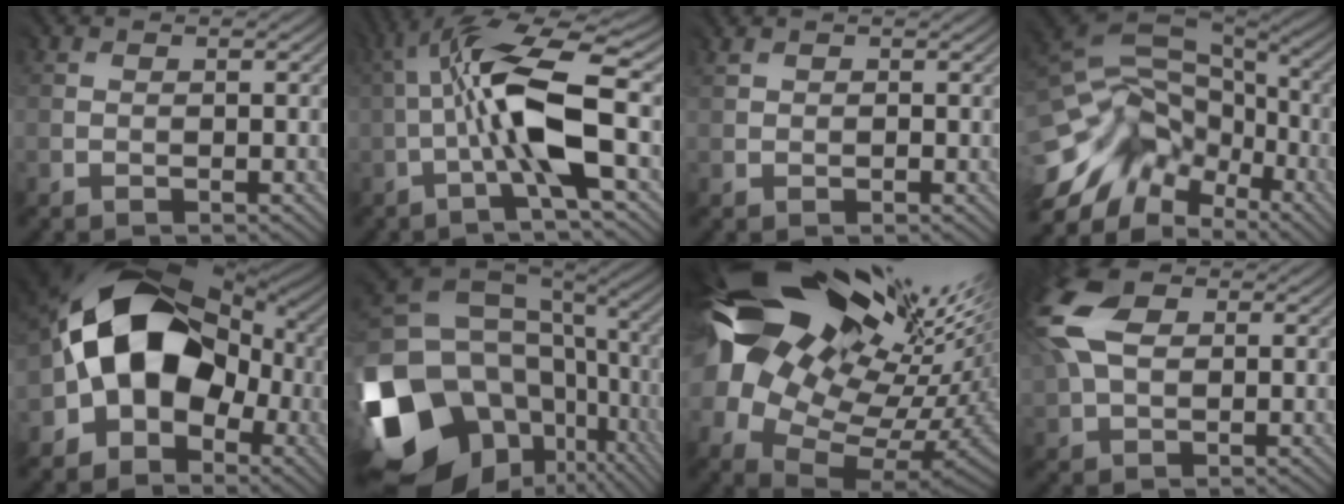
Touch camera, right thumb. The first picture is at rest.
{"total": 10.5, "force": [-1.2, 1.9, 10.2], "torque": [-0.191, 0.018, -0.029]}
{"total": 1.6, "force": [1.2, 1.0, 0.5], "torque": [-0.013, 0.003, 0.021]}
{"total": 18.0, "force": [-5.3, 13.9, 10.1], "torque": [-0.227, -0.015, -0.094]}
{"total": 13.7, "force": [-1.9, 10.3, 8.8], "torque": [-0.140, 0.003, -0.050]}
{"total": 21.3, "force": [-6.7, 16.3, 12.0], "torque": [-0.287, -0.031, -0.087]}
{"total": 20.3, "force": [8.4, 12.3, 13.7], "torque": [-0.279, 0.012, 0.174]}
{"total": 9.7, "force": [3.0, 6.0, 7.0], "torque": [-0.188, 0.019, 0.051]}